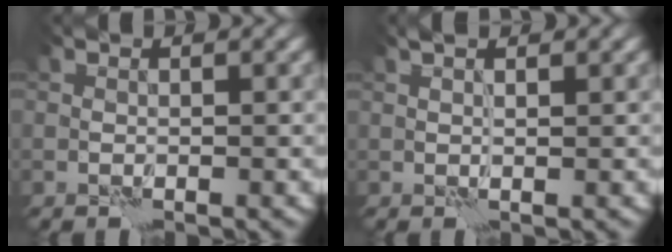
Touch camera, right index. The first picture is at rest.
{"total": 1.4, "force": [1.1, -0.1, 0.8], "torque": [-0.014, 0.001, 0.013]}